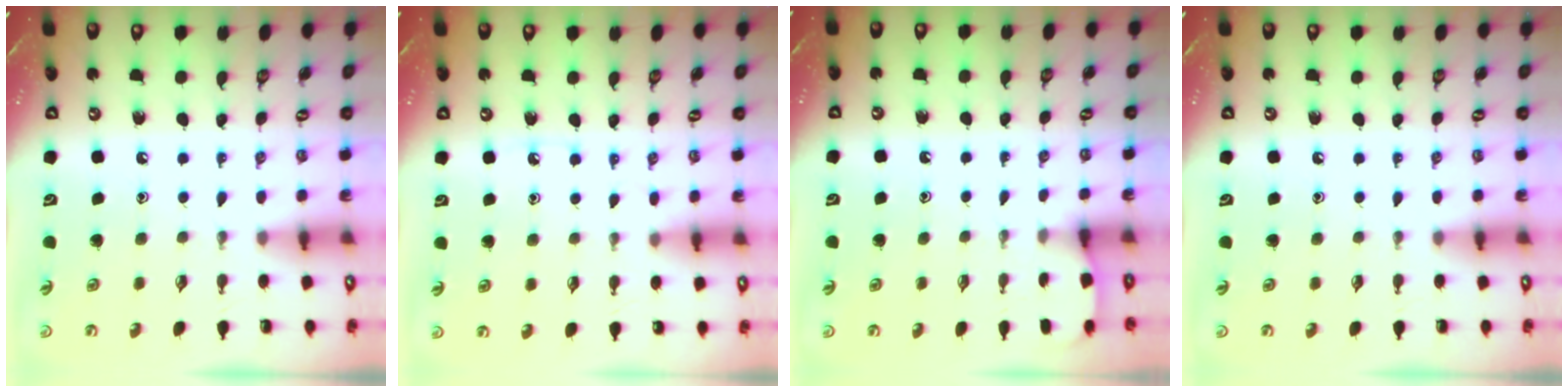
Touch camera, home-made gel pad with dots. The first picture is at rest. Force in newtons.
{"total": 5.9, "press": 5.8, "slide": 0.7}
{"total": 1.8, "press": 1.8, "slide": 0.2}
{"total": 0.0}